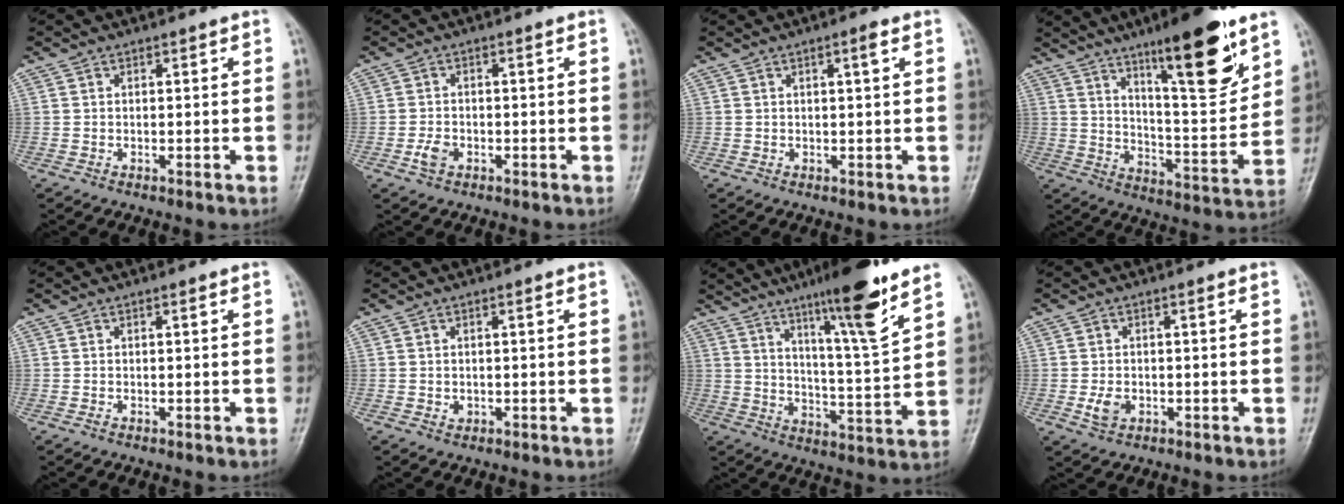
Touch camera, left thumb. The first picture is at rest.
{"total": 2.6, "force": [-1.2, 1.7, 1.6], "torque": [-0.031, 0.006, -0.023]}
{"total": 1.8, "force": [0.7, 0.1, 1.7], "torque": [-0.030, 0.000, 0.011]}
{"total": 18.1, "force": [11.0, 3.9, 13.8], "torque": [-0.182, -0.071, 0.181]}
{"total": 0.6, "force": [0.0, 0.2, 0.5], "torque": [-0.007, 0.003, 0.002]}
{"total": 0.9, "force": [-0.1, 0.8, 0.6], "torque": [-0.004, 0.001, 0.002]}
{"total": 15.3, "force": [9.9, 1.3, 11.7], "torque": [-0.177, -0.059, 0.159]}
{"total": 3.0, "force": [-0.8, 2.1, 1.9], "torque": [-0.033, 0.000, -0.011]}